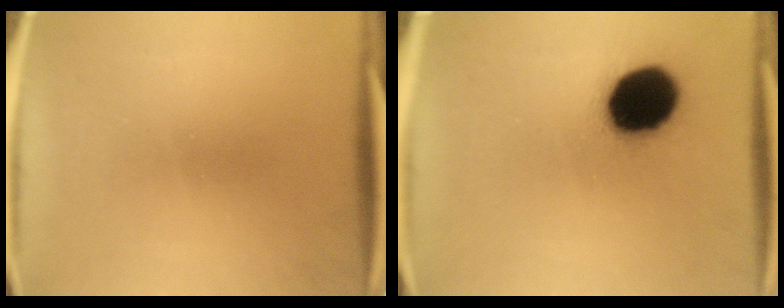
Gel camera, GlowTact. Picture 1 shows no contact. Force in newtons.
{"total": 18.9}